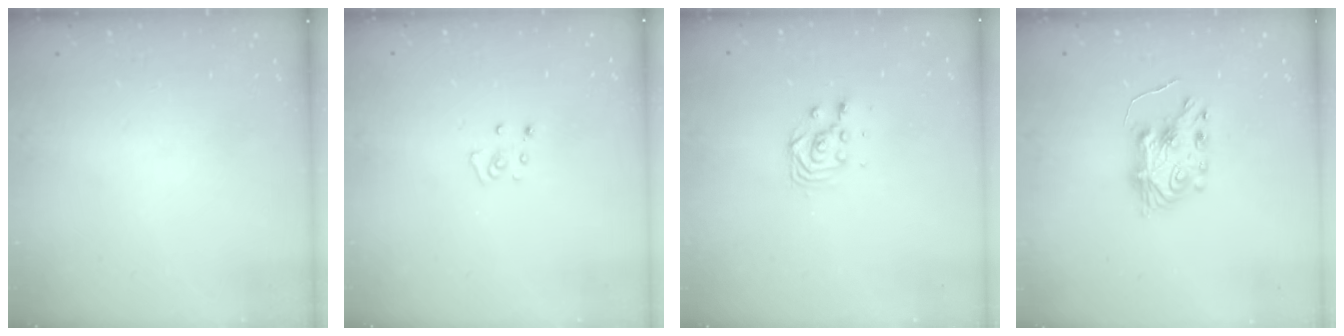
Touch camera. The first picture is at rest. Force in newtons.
{"total": 3.1, "press": 3.1, "slide": 0.2}
{"total": 5.3, "press": 5.2, "slide": 0.2}
{"total": 7.3, "press": 7.2, "slide": 0.6}